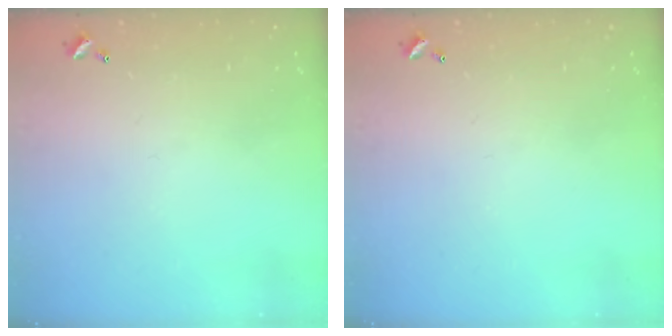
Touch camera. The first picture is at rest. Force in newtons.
{"total": 0.0}